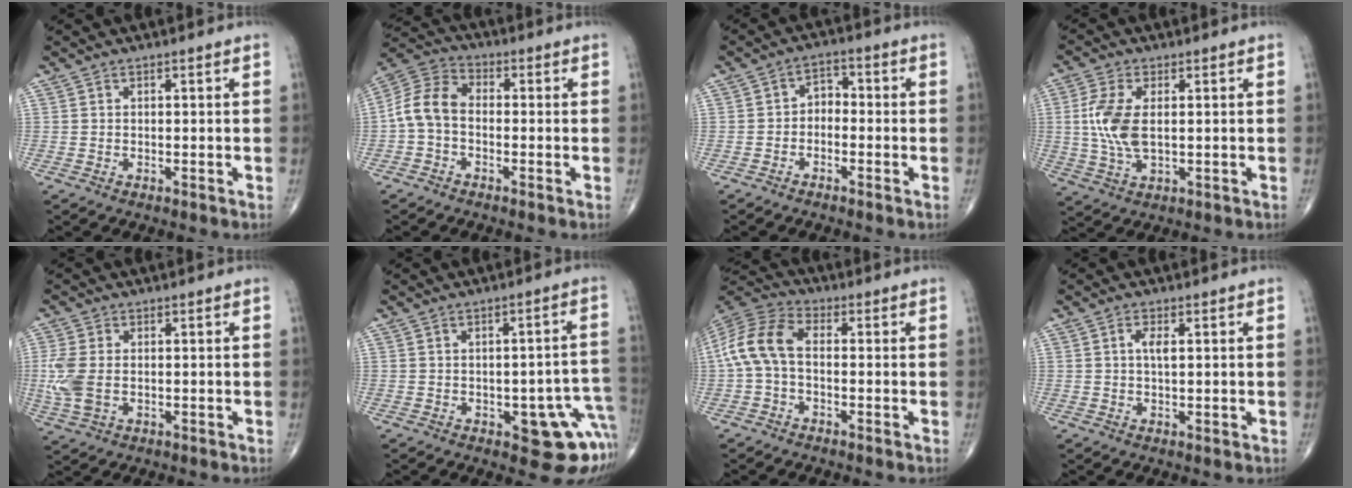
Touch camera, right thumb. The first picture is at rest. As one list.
[{"total": 8.1, "force": [-1.4, 5.5, 5.8], "torque": [-0.110, 0.028, -0.043]}, {"total": 3.5, "force": [-1.3, 2.5, 2.0], "torque": [-0.013, 0.025, -0.037]}, {"total": 8.6, "force": [0.7, 4.3, 7.4], "torque": [-0.177, -0.008, 0.017]}, {"total": 6.8, "force": [-0.4, 4.3, 5.3], "torque": [-0.142, -0.002, -0.006]}, {"total": 12.2, "force": [-4.1, 5.4, 10.1], "torque": [-0.075, 0.023, -0.039]}, {"total": 9.9, "force": [-0.7, 5.7, 8.1], "torque": [-0.174, 0.029, -0.025]}, {"total": 2.7, "force": [0.6, 0.9, 2.4], "torque": [-0.047, -0.002, 0.010]}]